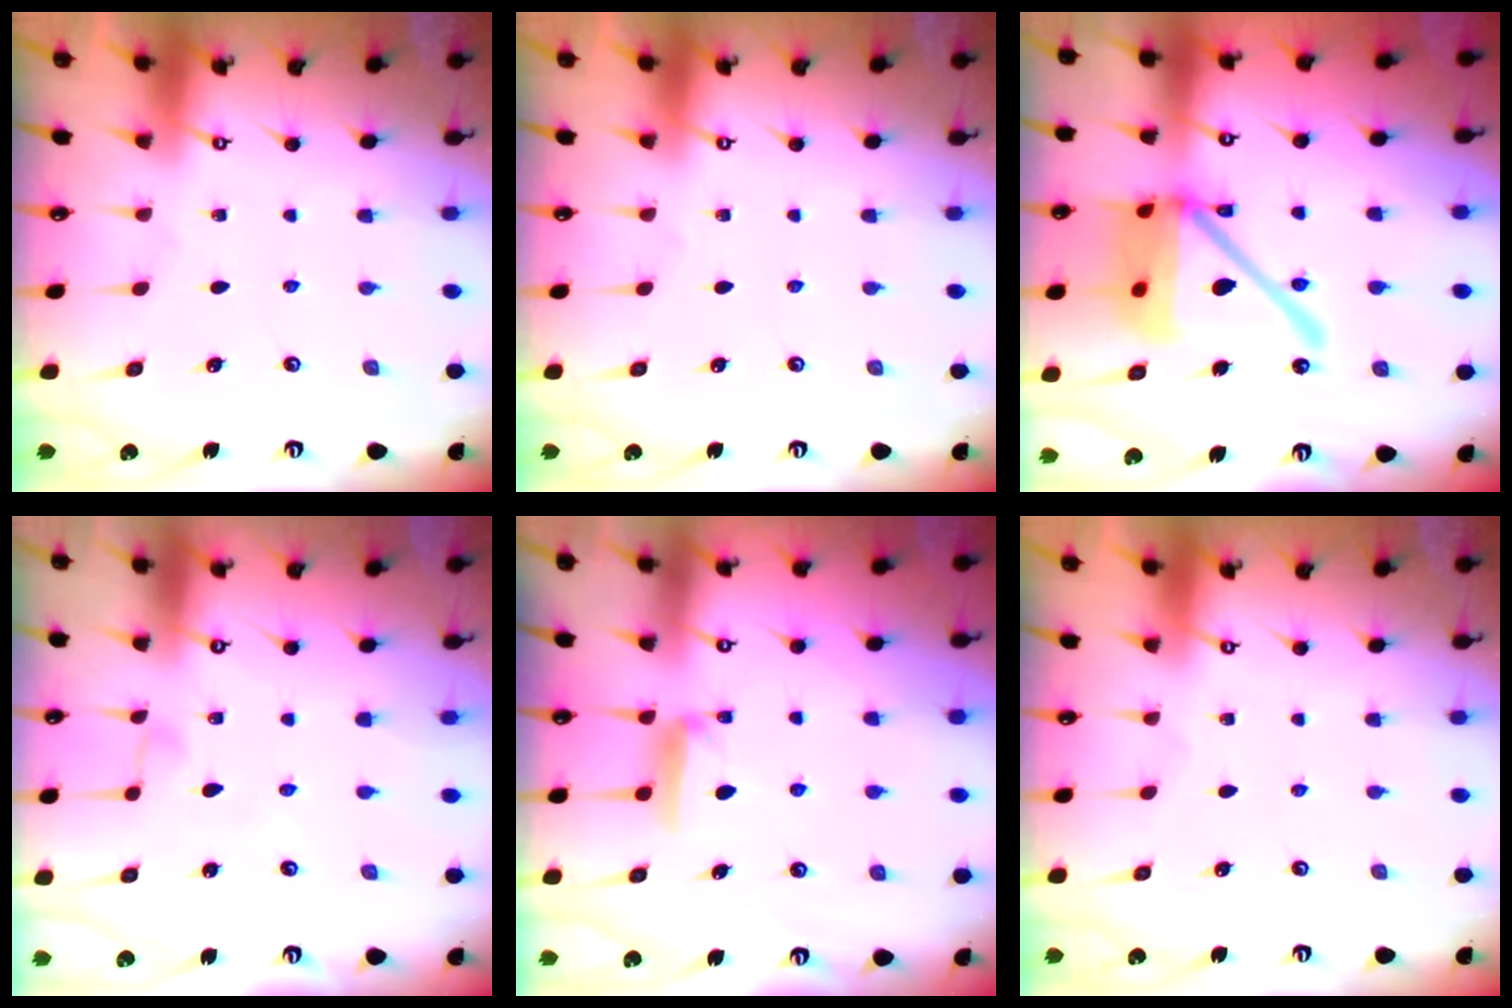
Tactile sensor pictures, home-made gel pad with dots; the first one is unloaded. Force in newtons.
{"total": 0.0}
{"total": 20.3, "press": 20.0, "slide": 3.5}
{"total": 3.6, "press": 3.6, "slide": 0.2}
{"total": 6.3, "press": 6.3, "slide": 0.7}
{"total": 0.0}